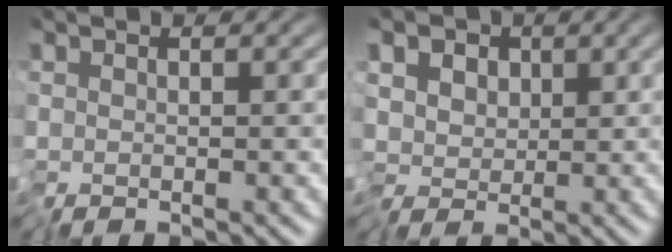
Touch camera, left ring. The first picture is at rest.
{"total": 4.4, "force": [-0.2, 3.4, 2.8], "torque": [-0.040, 0.014, -0.018]}